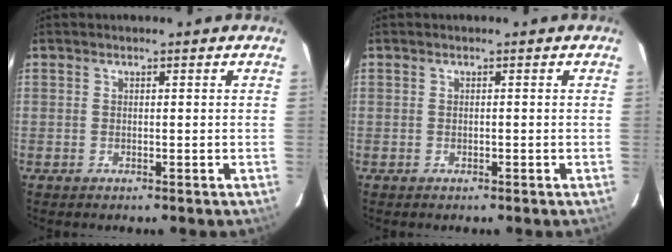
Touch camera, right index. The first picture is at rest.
{"total": 0.0}